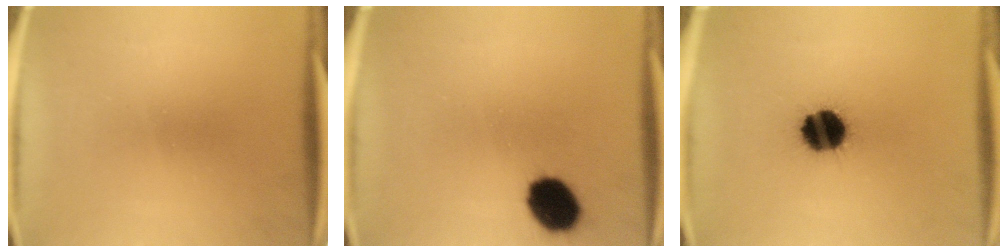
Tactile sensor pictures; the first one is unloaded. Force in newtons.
{"total": 10.3}
{"total": 13.7}